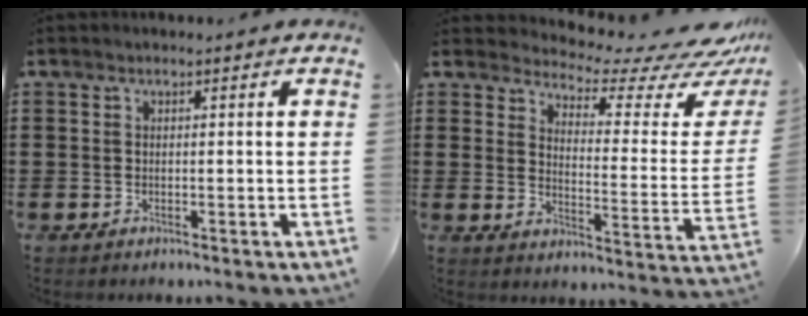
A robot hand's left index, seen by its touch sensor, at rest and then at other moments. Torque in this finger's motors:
{"motor_torque": [1.27, -0.86, 0.33, 0.01]}